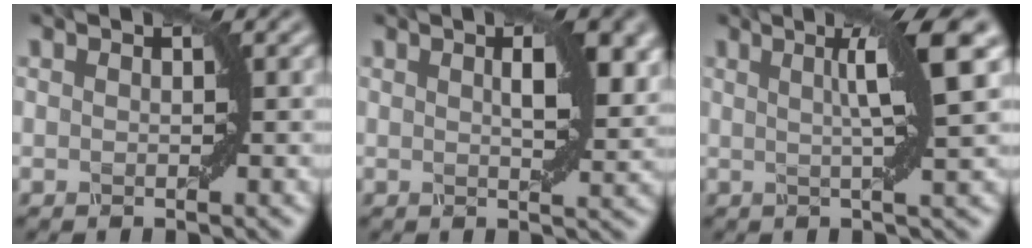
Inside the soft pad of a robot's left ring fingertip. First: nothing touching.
{"total": 4.4, "force": [1.4, 1.4, 3.9], "torque": [-0.057, 0.005, 0.024]}
{"total": 5.7, "force": [1.6, 0.7, 5.5], "torque": [-0.078, 0.014, 0.025]}